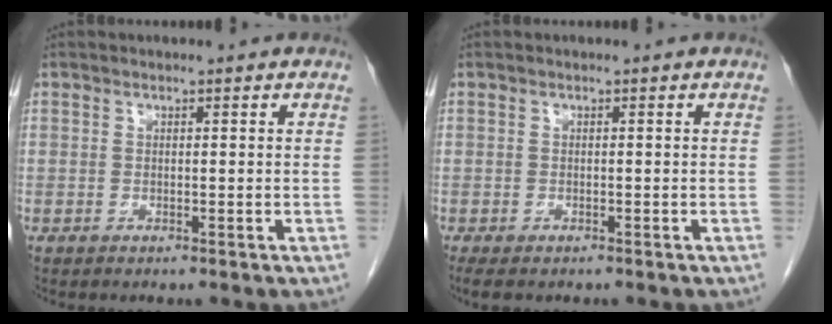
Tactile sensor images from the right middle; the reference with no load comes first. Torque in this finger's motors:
{"motor_torque": [0.53, -0.04, 0.03, 0.02]}